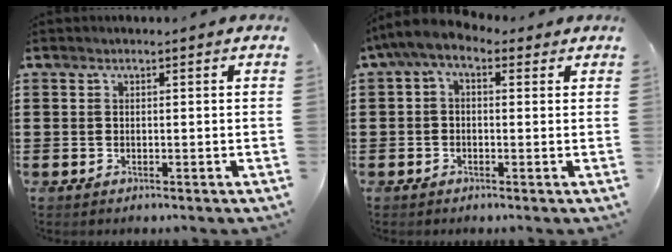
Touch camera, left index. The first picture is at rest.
{"total": 3.5, "force": [0.9, 1.6, 3.0], "torque": [-0.068, 0.002, 0.010]}